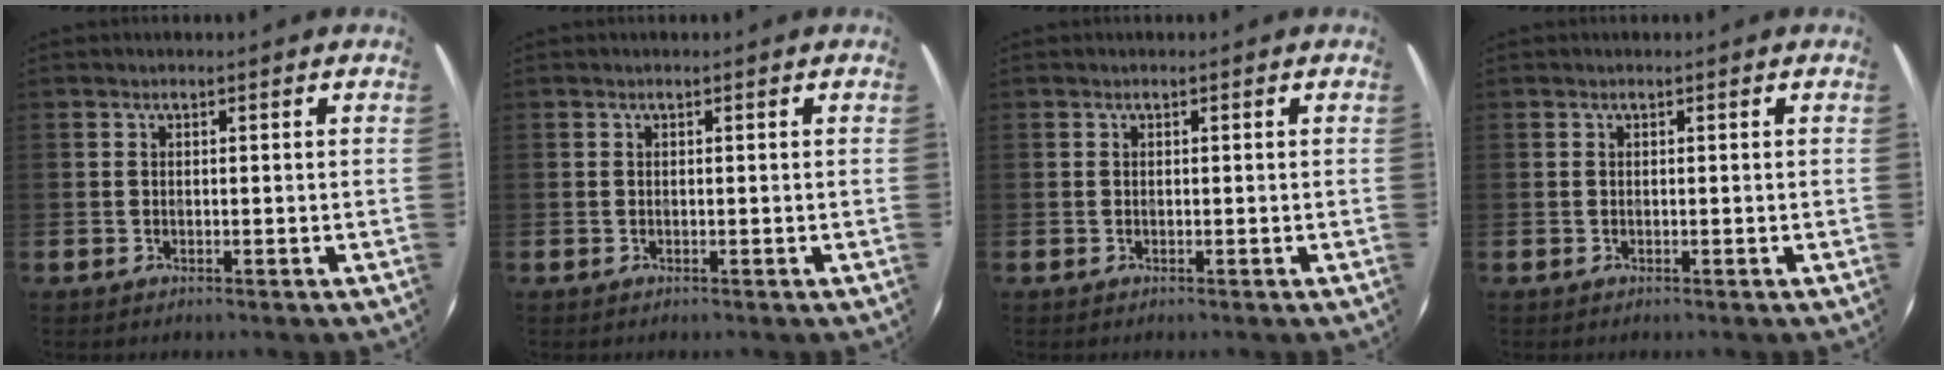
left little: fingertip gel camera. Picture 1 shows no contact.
{"total": 0.0}
{"total": 0.0}
{"total": 0.0}